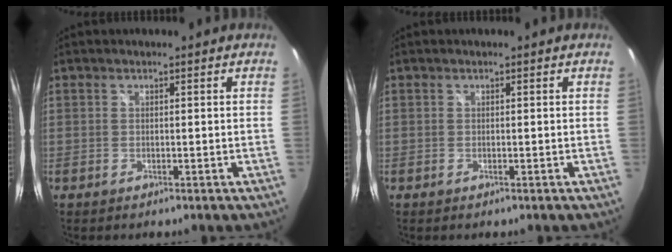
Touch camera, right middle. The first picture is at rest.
{"total": 0.0}